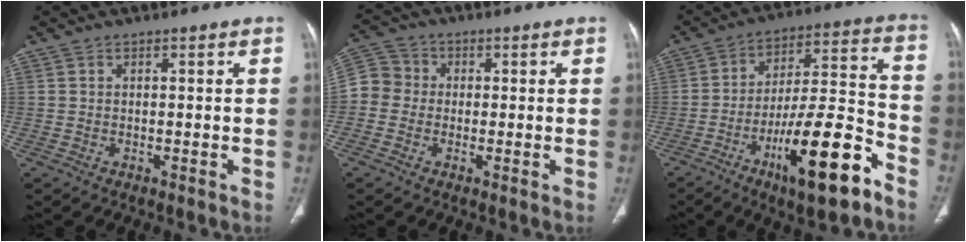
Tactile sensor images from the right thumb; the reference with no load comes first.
{"total": 7.1, "force": [-0.8, 6.5, 2.6], "torque": [-0.035, 0.021, -0.028]}
{"total": 19.4, "force": [-10.5, 4.6, 15.7], "torque": [-0.261, 0.062, -0.167]}